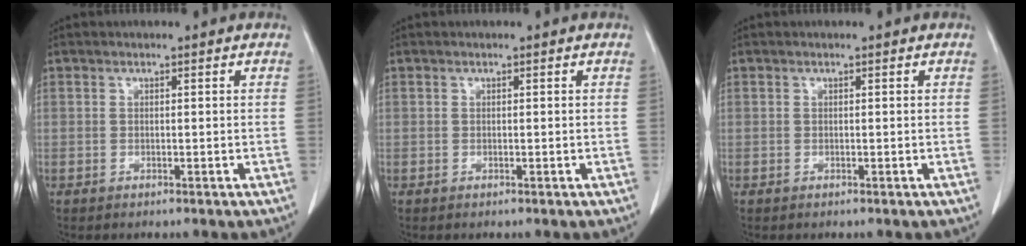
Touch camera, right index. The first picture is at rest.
{"total": 0.0}
{"total": 0.0}